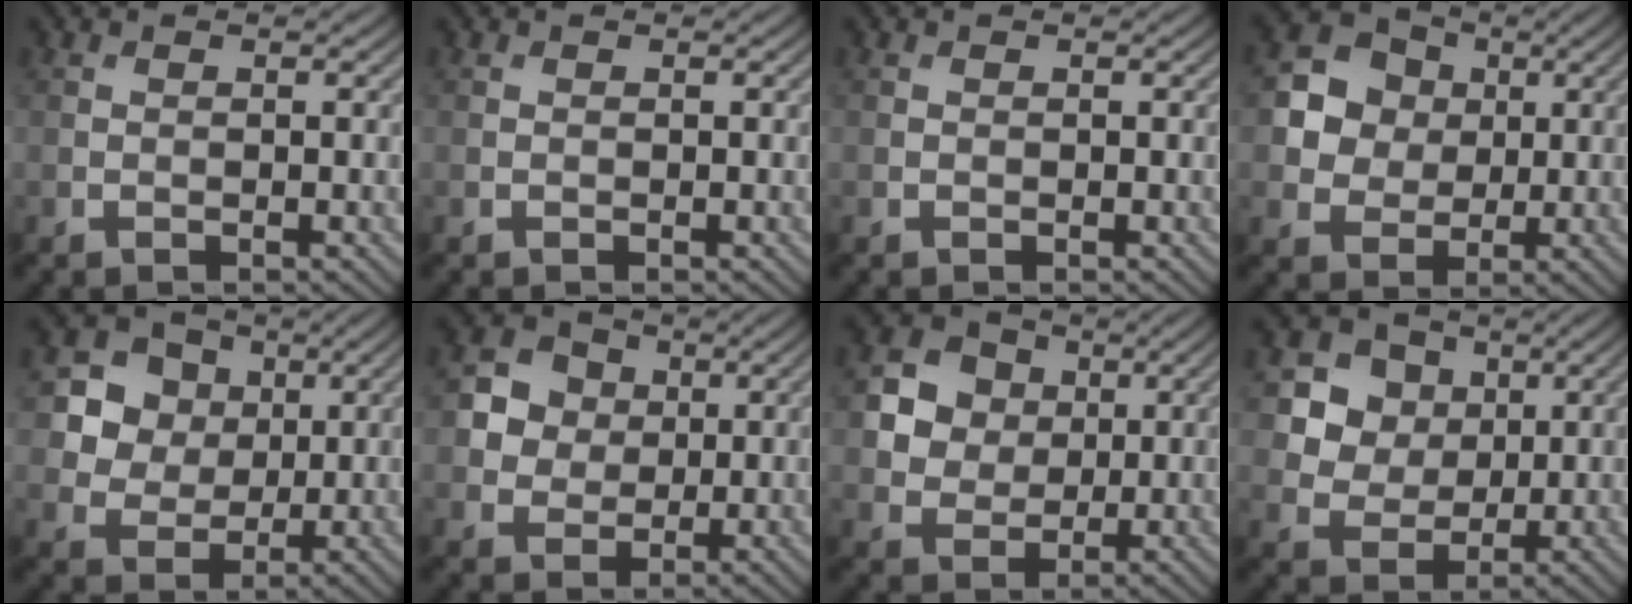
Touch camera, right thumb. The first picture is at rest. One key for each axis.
{"total": 0.0}
{"total": 0.0}
{"total": 7.1, "fx": 1.3, "fy": 6.3, "fz": 3.0, "tx": -0.086, "ty": 0.011, "tz": 0.007}
{"total": 7.0, "fx": 2.0, "fy": 6.0, "fz": 2.9, "tx": -0.074, "ty": 0.001, "tz": 0.021}
{"total": 5.2, "fx": 0.8, "fy": 4.7, "fz": 2.1, "tx": -0.048, "ty": 0.010, "tz": 0.003}
{"total": 6.1, "fx": 1.3, "fy": 5.4, "fz": 2.6, "tx": -0.066, "ty": 0.008, "tz": 0.006}
{"total": 7.4, "fx": 2.7, "fy": 6.2, "fz": 3.1, "tx": -0.091, "ty": -0.008, "tz": 0.053}